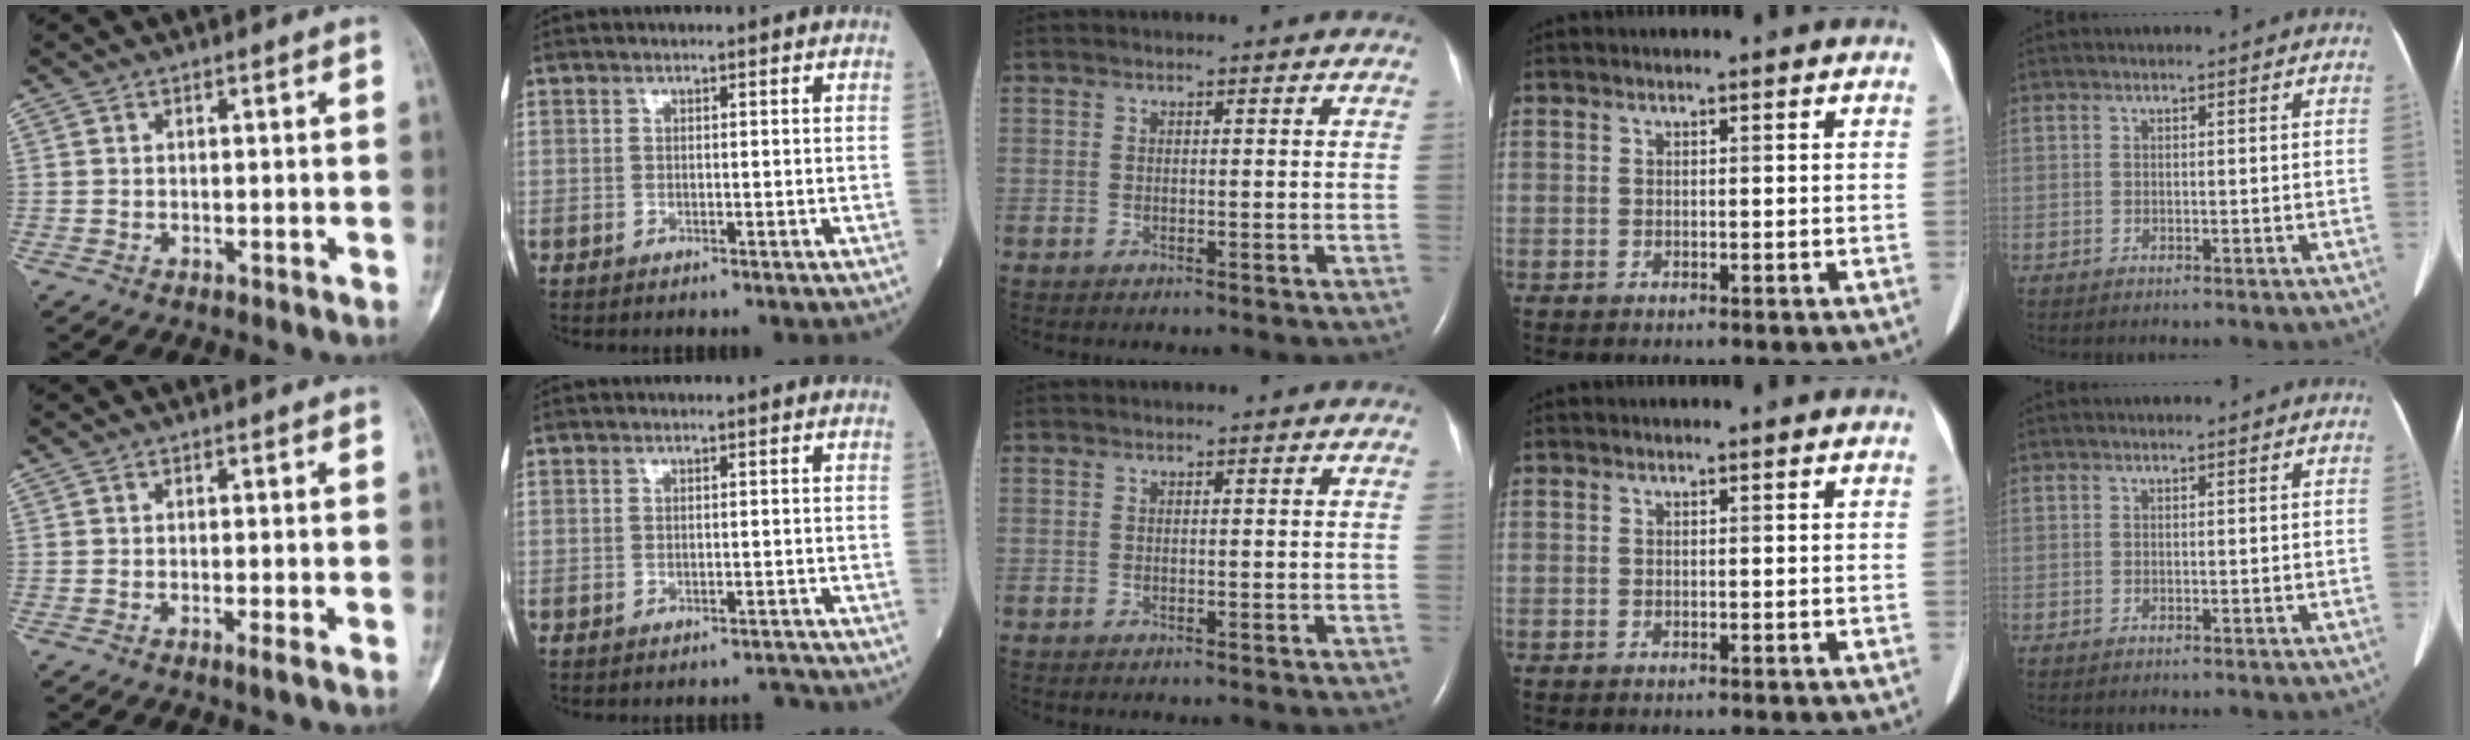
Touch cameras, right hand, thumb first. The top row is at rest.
{"thumb": {"total": 0.9, "force": [-0.4, -0.2, 0.8], "torque": [-0.019, -0.004, -0.009]}, "index": {"total": 0.9, "force": [-0.9, 0.0, -0.1], "torque": [0.005, -0.004, -0.009]}}